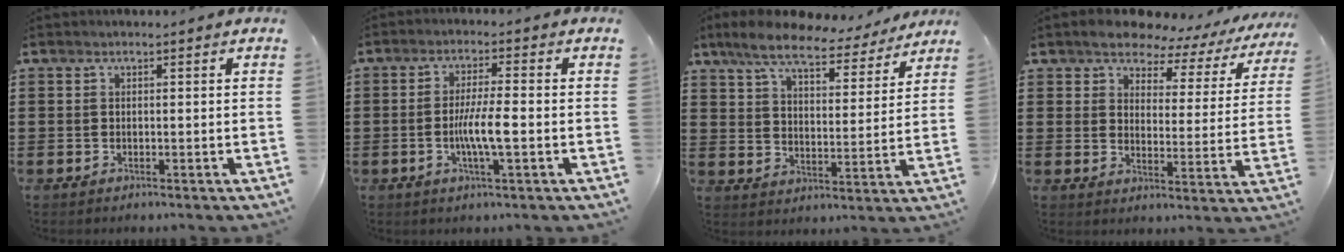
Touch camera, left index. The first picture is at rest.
{"total": 5.9, "force": [-1.2, 0.8, 5.7], "torque": [-0.111, -0.002, -0.028]}
{"total": 8.6, "force": [7.6, 1.5, 3.8], "torque": [-0.103, -0.031, 0.136]}
{"total": 5.3, "force": [5.0, 1.7, 1.0], "torque": [-0.044, -0.030, 0.081]}